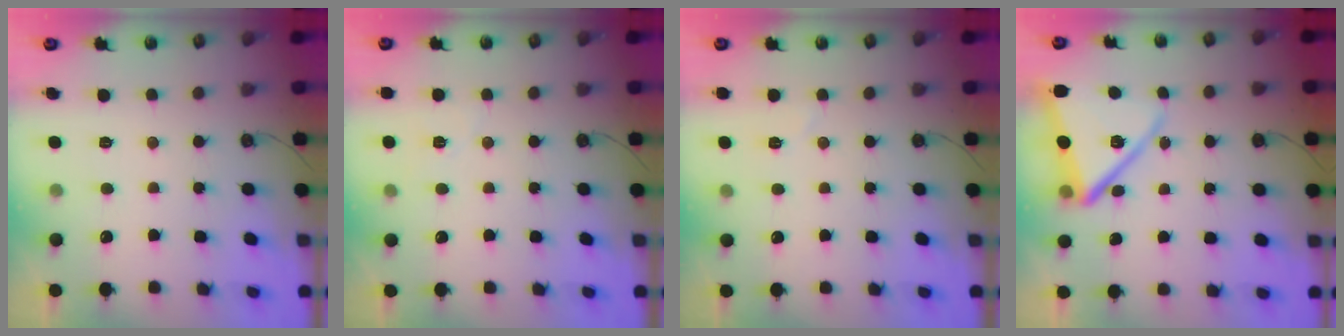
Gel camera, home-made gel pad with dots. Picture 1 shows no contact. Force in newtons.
{"total": 3.9, "press": 3.8, "slide": 0.8}
{"total": 3.7, "press": 3.4, "slide": 1.4}
{"total": 14.3, "press": 14.2, "slide": 1.3}